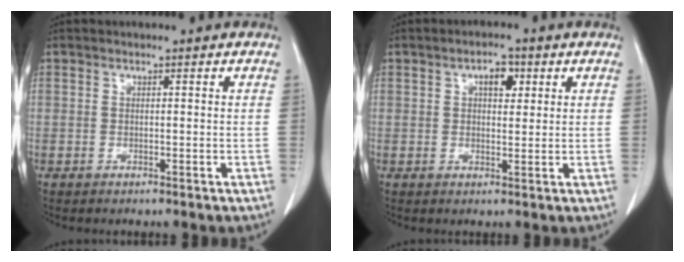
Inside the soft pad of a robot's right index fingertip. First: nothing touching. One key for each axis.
{"total": 3.5, "fx": 1.4, "fy": 1.7, "fz": 2.7, "tx": -0.042, "ty": 0.006, "tz": 0.019}